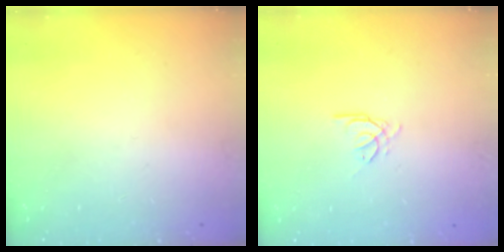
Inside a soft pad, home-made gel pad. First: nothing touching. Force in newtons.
{"total": 0.7, "press": 0.6, "slide": 0.3}